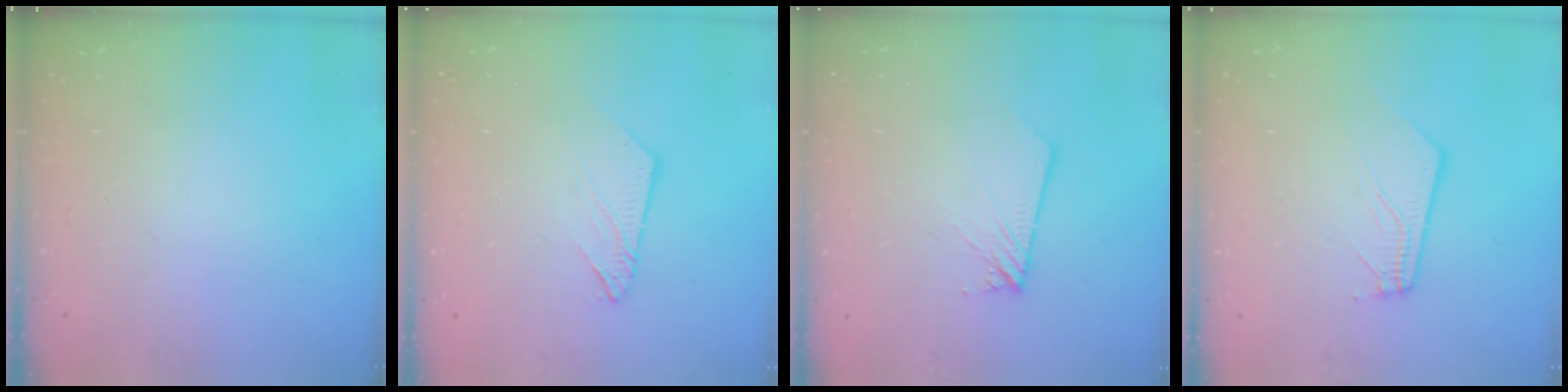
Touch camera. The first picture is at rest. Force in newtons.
{"total": 5.8, "press": 5.8, "slide": 0.3}
{"total": 2.7, "press": 2.7, "slide": 0.2}
{"total": 4.5, "press": 4.5, "slide": 0.5}